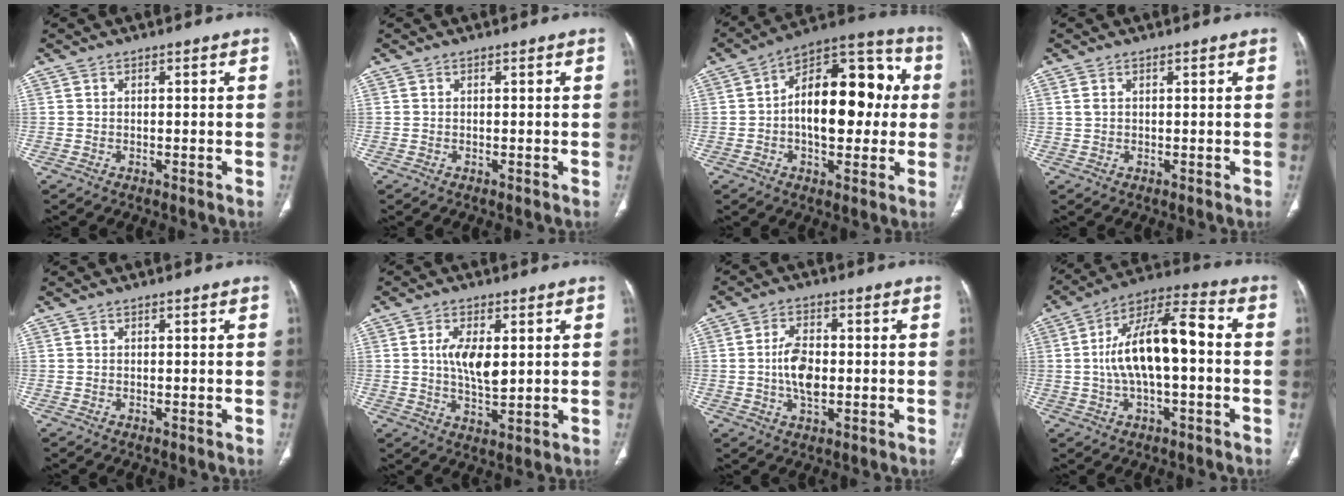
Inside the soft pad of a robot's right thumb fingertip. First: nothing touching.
{"total": 0.0}
{"total": 20.1, "force": [0.9, 11.0, 16.8], "torque": [-0.219, 0.040, 0.009]}
{"total": 1.3, "force": [0.6, 0.7, 0.9], "torque": [-0.024, 0.008, 0.020]}
{"total": 0.0}
{"total": 7.8, "force": [1.4, 3.5, 6.8], "torque": [-0.121, -0.015, 0.028]}
{"total": 7.1, "force": [-0.4, 3.9, 6.0], "torque": [-0.108, 0.004, -0.009]}
{"total": 15.8, "force": [-0.3, 6.4, 14.4], "torque": [-0.260, 0.043, -0.011]}